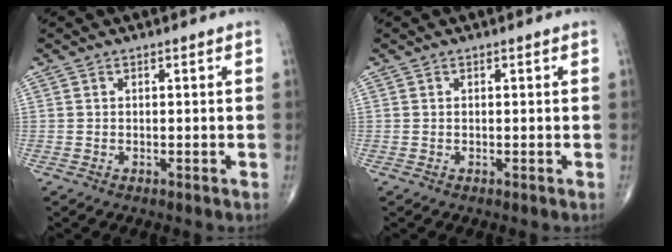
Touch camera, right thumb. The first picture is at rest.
{"total": 0.0}